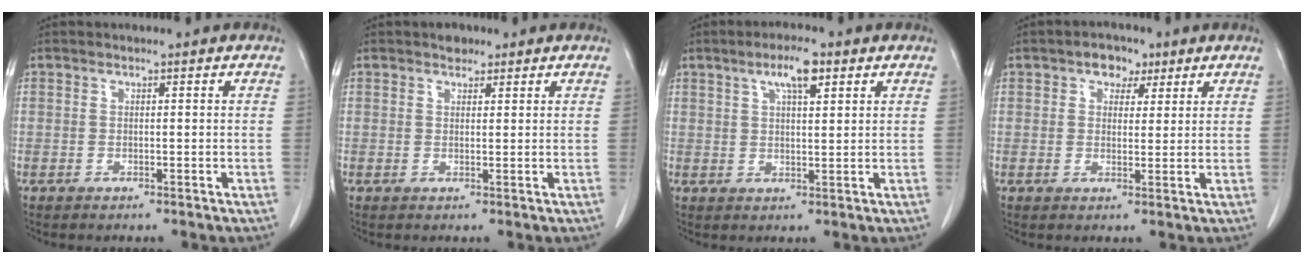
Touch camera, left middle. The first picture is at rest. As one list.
[{"total": 1.8, "force": [1.4, 1.0, 0.5], "torque": [-0.011, 0.003, 0.020]}, {"total": 5.2, "force": [2.9, 1.0, 4.2], "torque": [-0.078, 0.005, 0.049]}, {"total": 3.9, "force": [2.2, 2.5, 1.9], "torque": [-0.026, 0.012, 0.034]}]